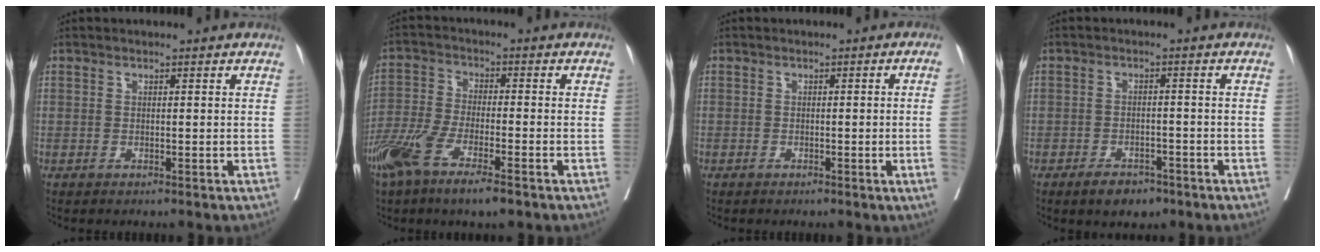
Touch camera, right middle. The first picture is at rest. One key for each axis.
{"total": 10.1, "fx": -6.4, "fy": 2.1, "fz": 7.5, "tx": -0.153, "ty": -0.020, "tz": -0.118}
{"total": 3.1, "fx": -0.4, "fy": -1.3, "fz": 2.8, "tx": -0.034, "ty": -0.003, "tz": -0.005}
{"total": 4.3, "fx": -3.1, "fy": 2.2, "fz": 2.2, "tx": -0.034, "ty": 0.001, "tz": -0.042}